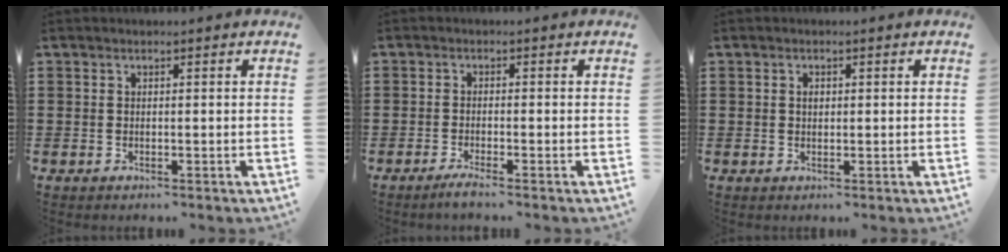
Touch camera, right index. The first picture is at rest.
{"total": 1.6, "force": [-1.3, -0.1, 1.0], "torque": [-0.023, -0.005, -0.025]}
{"total": 1.0, "force": [0.2, 0.6, 0.8], "torque": [-0.017, 0.003, 0.003]}